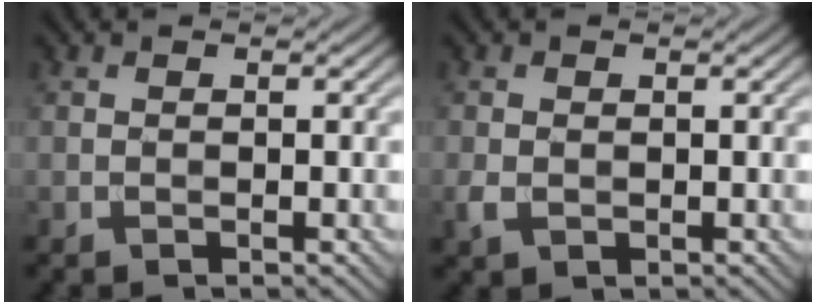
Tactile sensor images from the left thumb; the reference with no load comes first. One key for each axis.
{"total": 1.8, "fx": -0.2, "fy": 1.4, "fz": 1.2, "tx": -0.031, "ty": -0.003, "tz": -0.003}